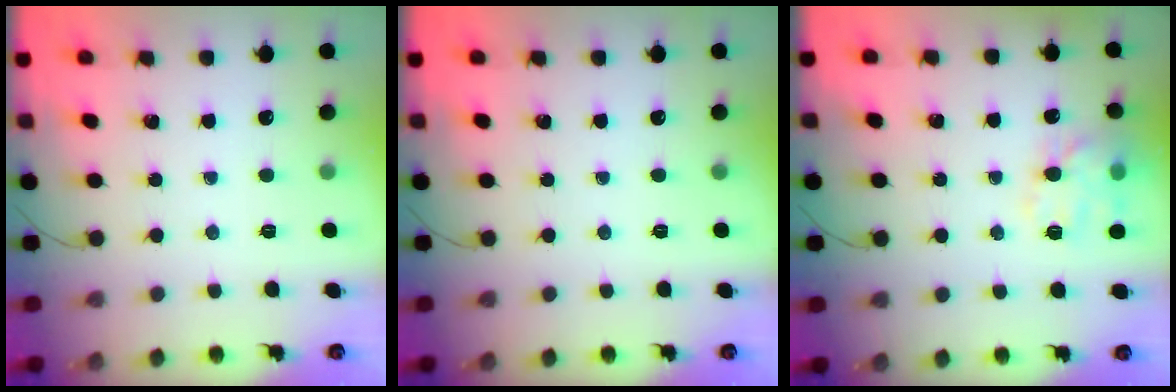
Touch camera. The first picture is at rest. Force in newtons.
{"total": 0.0}
{"total": 12.8, "press": 12.8, "slide": 0.6}